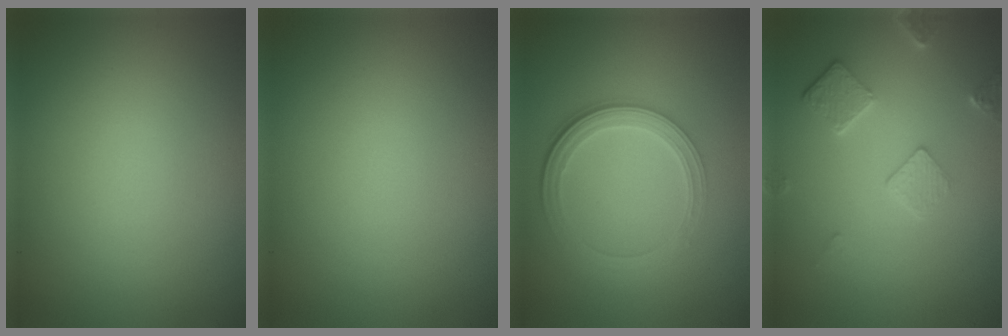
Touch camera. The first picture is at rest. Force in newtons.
{"total": 0.0}
{"total": 3.7, "press": 2.9, "slide": 2.4}
{"total": 2.3, "press": 1.6, "slide": 1.6}